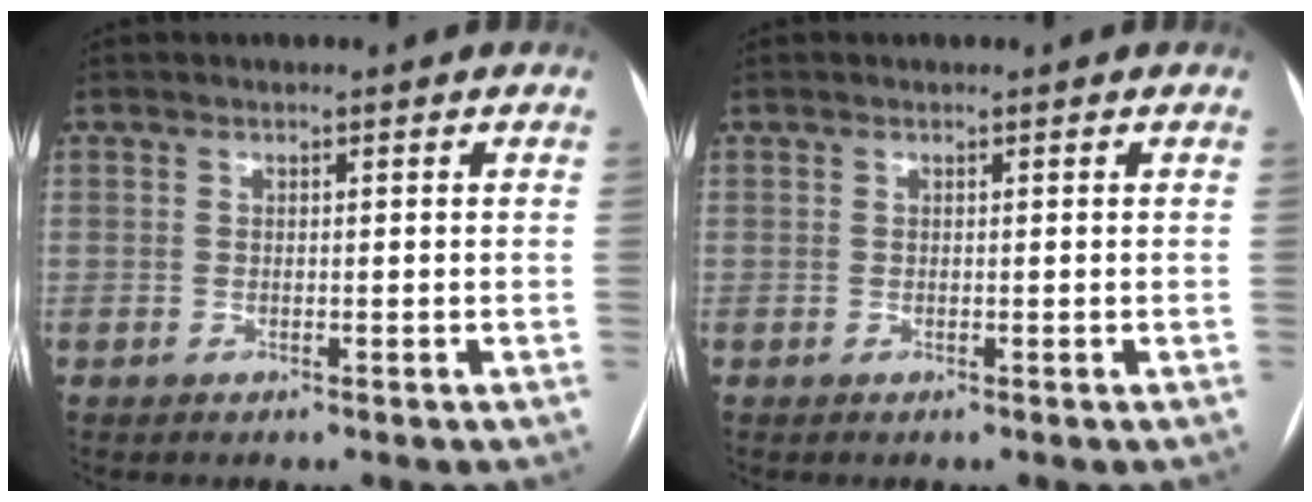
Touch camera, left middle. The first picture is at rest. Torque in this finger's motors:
{"motor_torque": [-0.02, 0.06, -0.03, -0.04]}